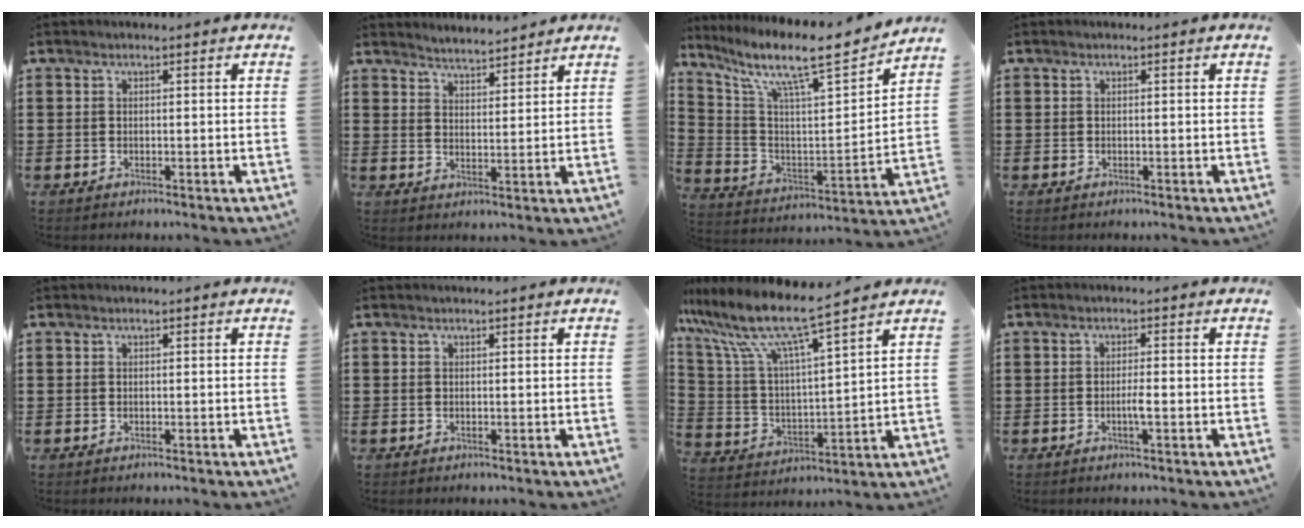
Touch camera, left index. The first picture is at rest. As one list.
[{"total": 3.5, "force": [3.4, -0.1, -0.2], "torque": [-0.008, -0.014, 0.064]}, {"total": 11.0, "force": [8.7, 1.8, 6.6], "torque": [-0.148, -0.060, 0.135]}, {"total": 0.0}, {"total": 0.0}, {"total": 0.0}, {"total": 9.4, "force": [7.8, 0.6, 5.2], "torque": [-0.136, -0.050, 0.129]}, {"total": 2.0, "force": [-0.6, 0.1, 1.9], "torque": [-0.035, 0.000, -0.011]}]